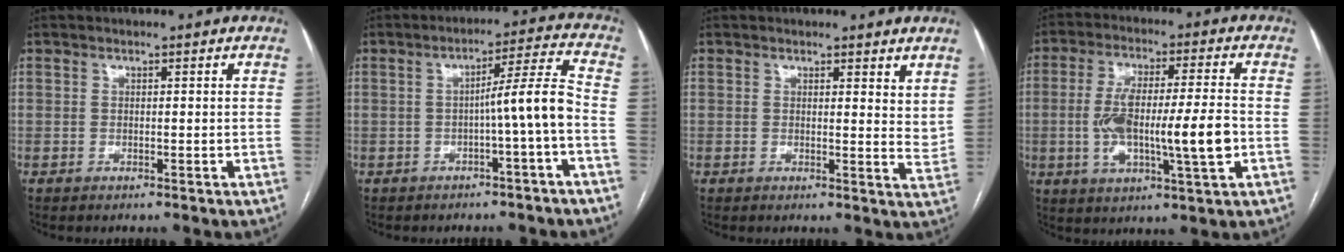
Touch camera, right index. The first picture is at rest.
{"total": 6.8, "force": [-1.8, -1.1, 6.4], "torque": [-0.093, 0.019, -0.026]}
{"total": 4.8, "force": [3.9, 1.6, 2.4], "torque": [-0.023, -0.020, 0.043]}
{"total": 13.7, "force": [-2.0, 2.2, 13.4], "torque": [-0.245, 0.008, -0.031]}